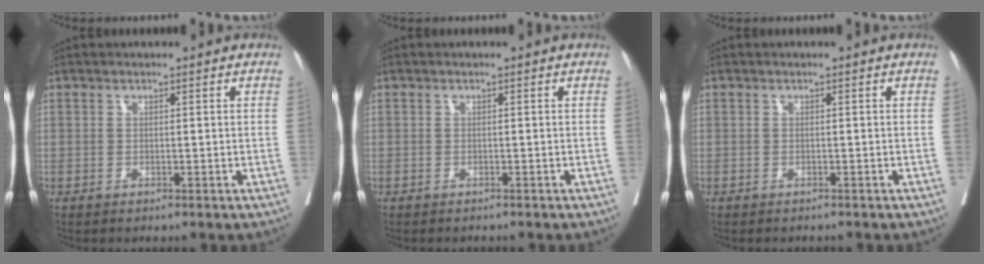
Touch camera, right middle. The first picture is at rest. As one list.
[{"total": 1.4, "force": [-1.3, 0.4, 0.3], "torque": [-0.010, -0.003, -0.019]}, {"total": 1.2, "force": [-1.2, 0.4, 0.2], "torque": [-0.008, -0.002, -0.017]}]